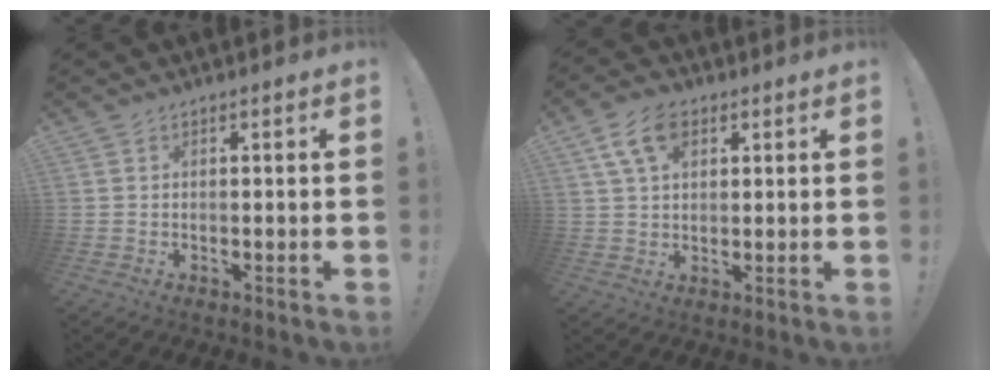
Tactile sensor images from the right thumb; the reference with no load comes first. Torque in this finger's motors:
{"motor_torque": [-0.22, 0.52, -0.06, -0.11, 0.13]}